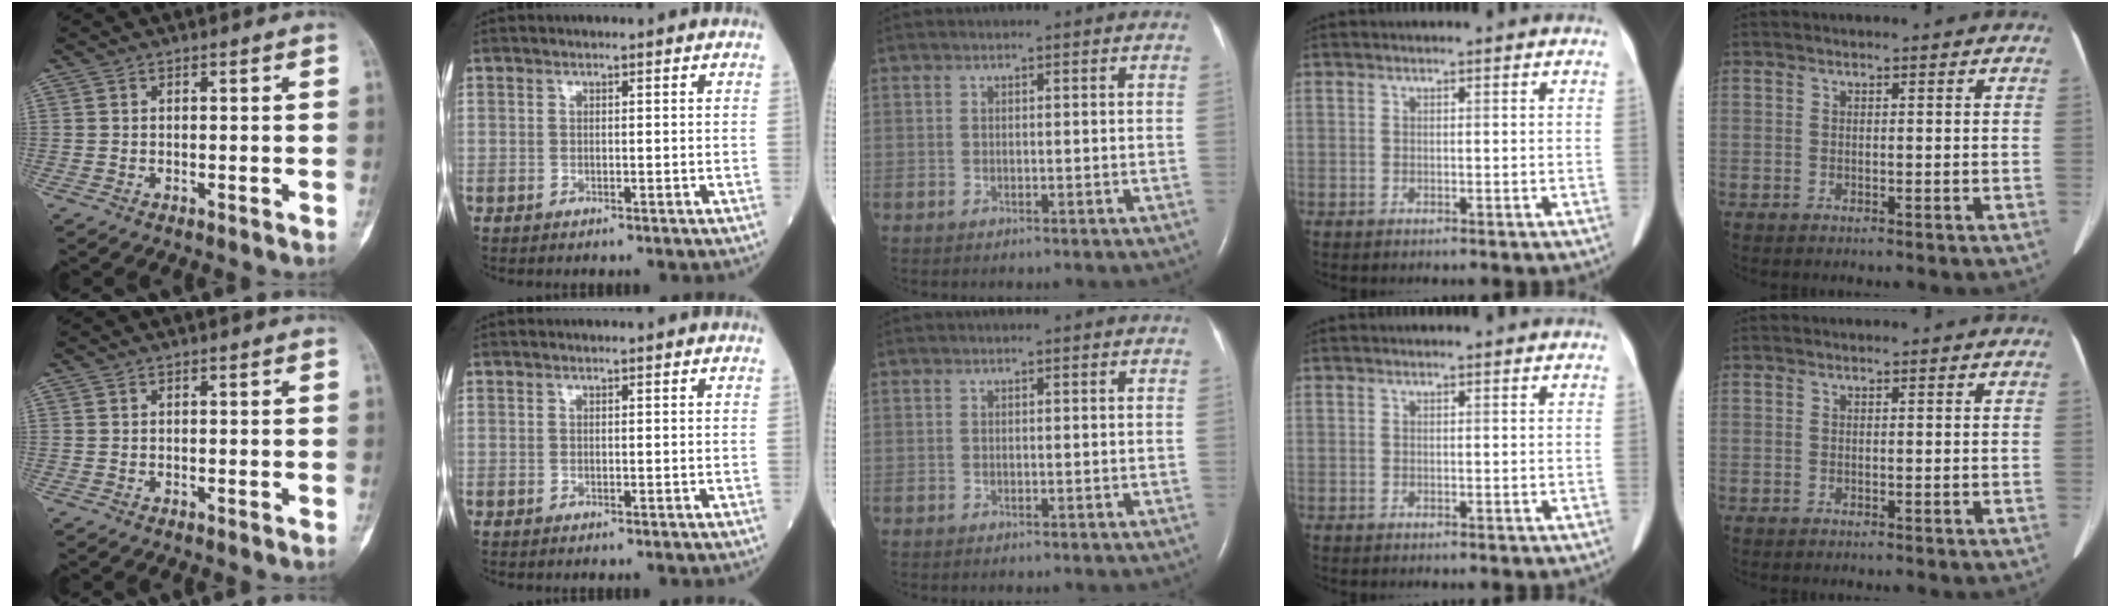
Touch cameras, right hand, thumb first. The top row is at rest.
{}